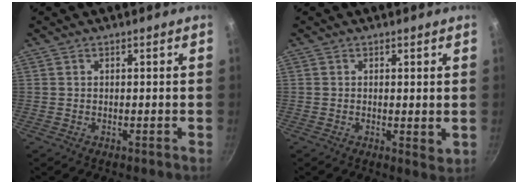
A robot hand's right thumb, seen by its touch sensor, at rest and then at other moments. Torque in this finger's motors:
{"motor_torque": [-0.67, -0.13, -0.19, -0.03, 0.04]}